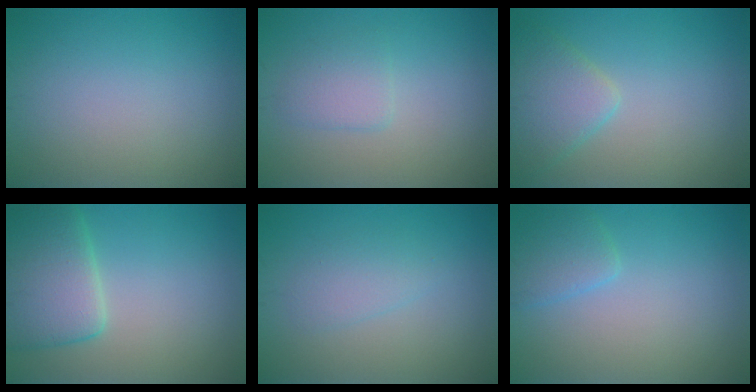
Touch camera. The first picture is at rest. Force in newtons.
{"total": 2.0, "press": 2.0, "slide": 0.2}
{"total": 3.5, "press": 3.5, "slide": 0.2}
{"total": 6.2, "press": 6.2, "slide": 0.4}
{"total": 1.8, "press": 1.8, "slide": 0.1}
{"total": 2.1, "press": 2.1, "slide": 0.2}